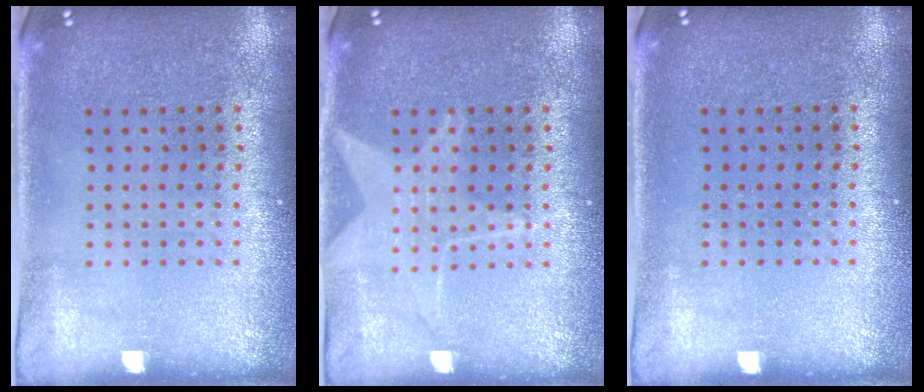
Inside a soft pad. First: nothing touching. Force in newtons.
{"total": 2.0, "press": 2.0, "slide": 0.4}
{"total": 0.0}